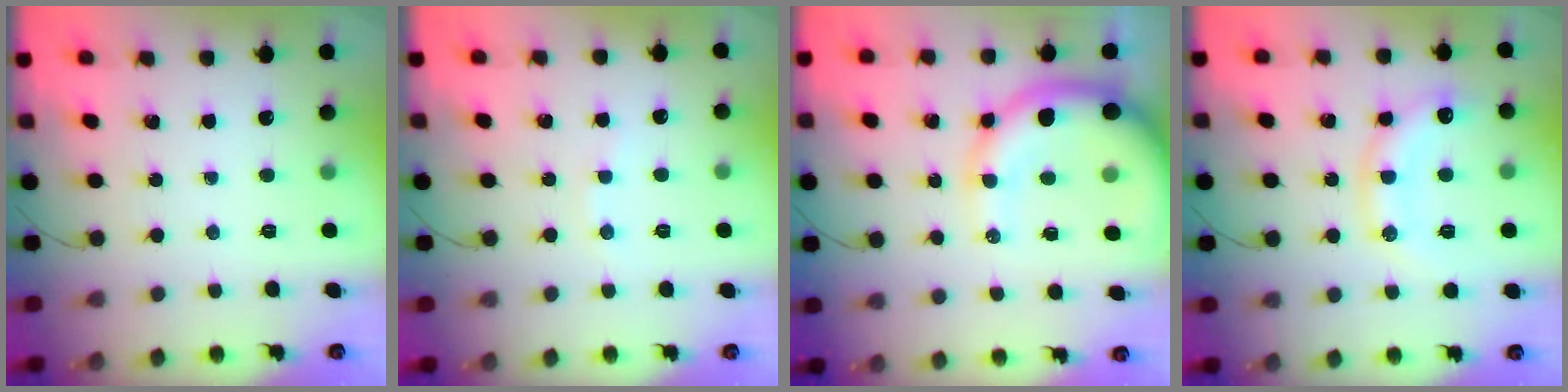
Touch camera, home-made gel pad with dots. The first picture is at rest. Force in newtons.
{"total": 2.6, "press": 2.5, "slide": 0.8}
{"total": 14.2, "press": 13.7, "slide": 3.8}
{"total": 12.9, "press": 12.8, "slide": 0.8}